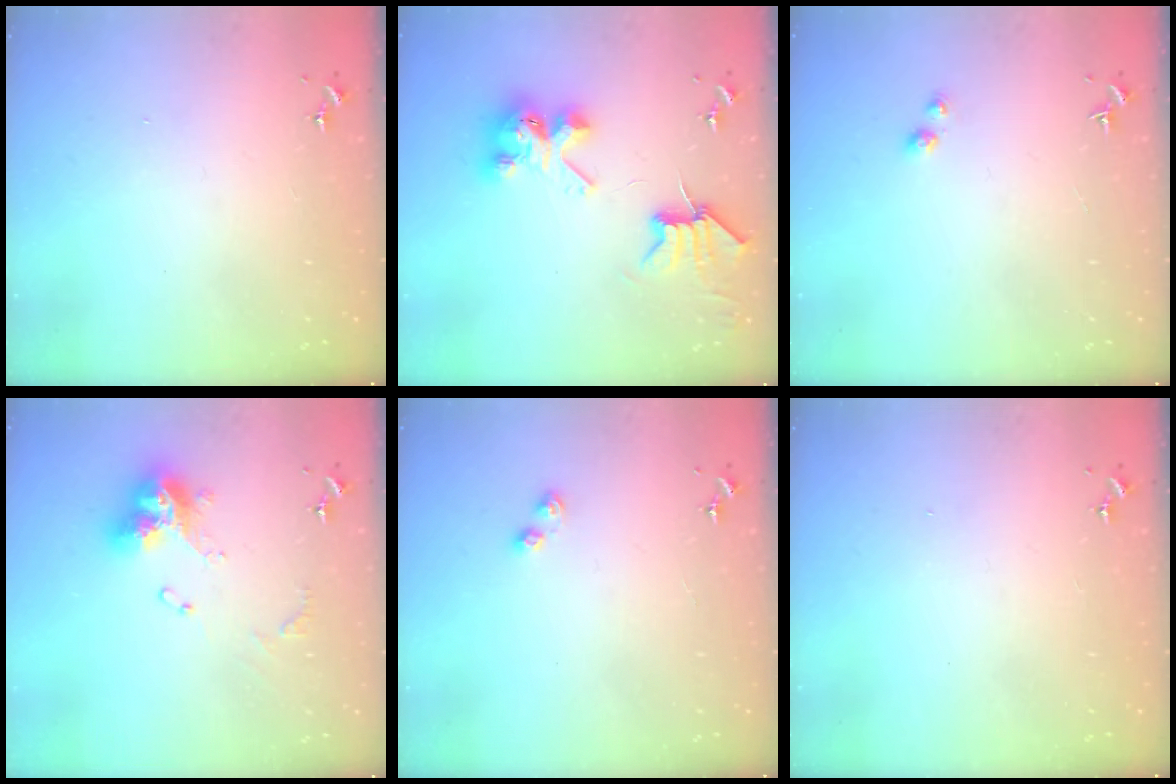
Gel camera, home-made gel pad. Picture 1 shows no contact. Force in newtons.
{"total": 8.9, "press": 8.8, "slide": 0.6}
{"total": 2.8, "press": 2.8, "slide": 0.2}
{"total": 13.2, "press": 13.1, "slide": 1.2}
{"total": 3.4, "press": 3.4, "slide": 0.5}
{"total": 0.0}